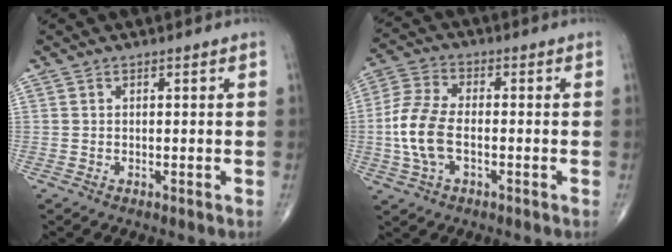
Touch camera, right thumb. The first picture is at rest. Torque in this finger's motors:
{"motor_torque": [0.08, 0.77, 0.93, -0.10, 0.34]}